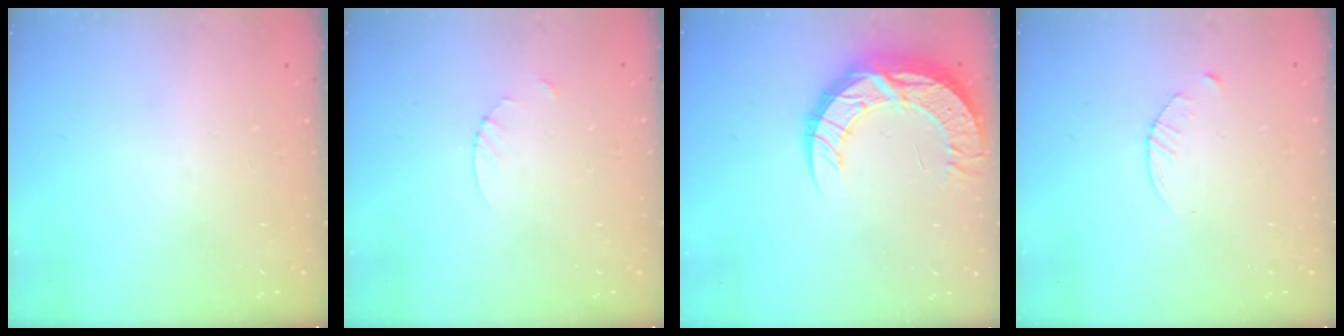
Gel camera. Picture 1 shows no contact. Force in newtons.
{"total": 2.7, "press": 2.7, "slide": 0.3}
{"total": 16.1, "press": 16.1, "slide": 1.3}
{"total": 2.9, "press": 2.9, "slide": 0.4}